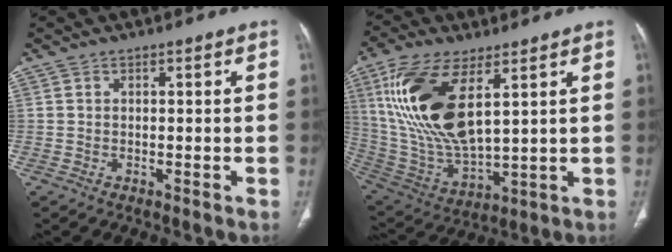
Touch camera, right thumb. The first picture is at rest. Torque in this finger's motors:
{"motor_torque": [-1.36, 3.37, 1.39, 1.38, 0.57]}